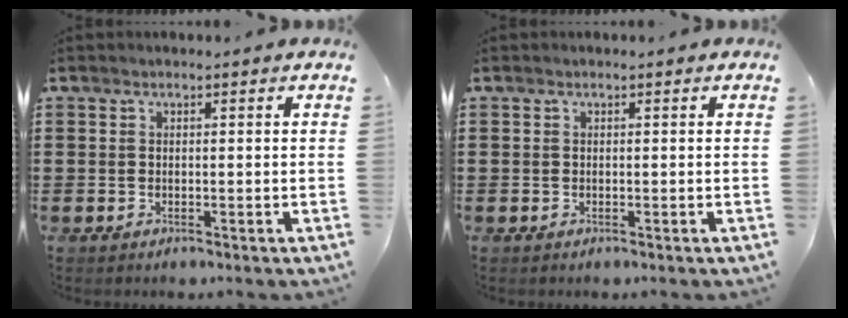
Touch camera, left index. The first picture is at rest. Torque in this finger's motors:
{"motor_torque": [0.00, 0.00, 0.00, 0.00]}